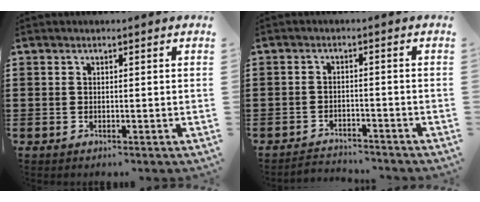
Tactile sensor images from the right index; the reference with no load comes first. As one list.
[{"total": 2.5, "force": [-2.5, 0.2, -0.2], "torque": [-0.007, 0.000, -0.055]}]